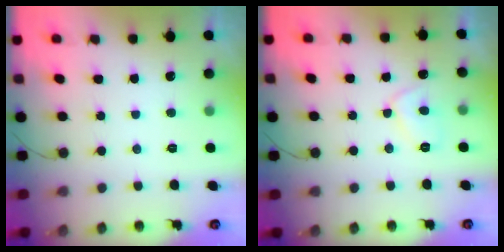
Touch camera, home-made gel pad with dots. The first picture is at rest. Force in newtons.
{"total": 6.1, "press": 6.0, "slide": 0.7}